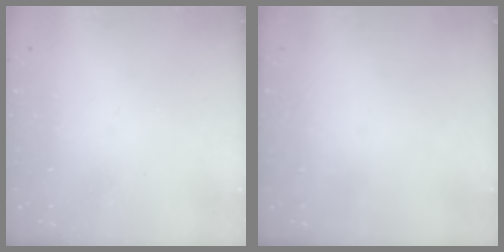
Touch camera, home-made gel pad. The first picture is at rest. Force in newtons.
{"total": 0.0}